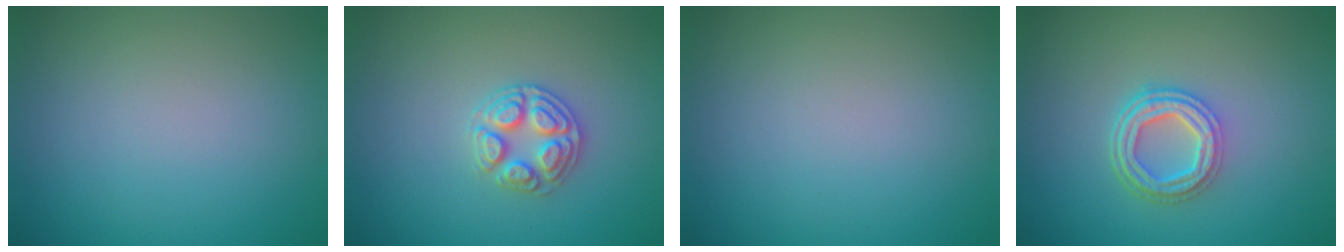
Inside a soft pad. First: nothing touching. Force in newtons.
{"total": 2.9, "press": 2.8, "slide": 0.3}
{"total": 0.0}
{"total": 4.3, "press": 3.3, "slide": 2.8}